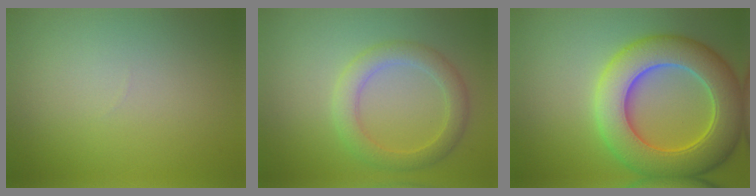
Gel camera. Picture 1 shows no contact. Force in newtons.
{"total": 2.2, "press": 2.2, "slide": 0.3}
{"total": 9.8, "press": 9.8, "slide": 0.3}